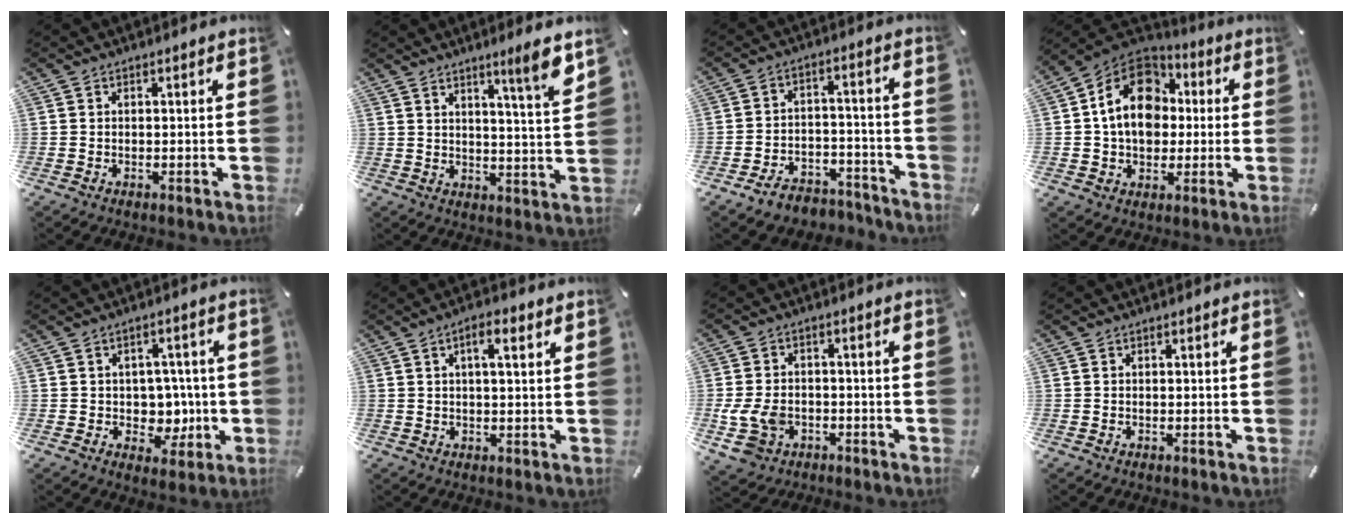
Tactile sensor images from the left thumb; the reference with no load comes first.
{"total": 8.5, "force": [6.2, -0.2, 5.8], "torque": [-0.078, -0.046, 0.095]}
{"total": 7.1, "force": [-5.0, 4.4, 2.4], "torque": [-0.030, 0.038, -0.088]}
{"total": 14.6, "force": [0.9, 12.0, 8.3], "torque": [-0.163, 0.010, 0.013]}
{"total": 6.4, "force": [0.1, 5.9, 2.5], "torque": [-0.024, -0.005, 0.004]}
{"total": 4.7, "force": [2.0, 1.3, 4.1], "torque": [-0.061, -0.004, 0.027]}
{"total": 8.8, "force": [-2.7, 6.7, 4.9], "torque": [-0.120, 0.011, -0.047]}
{"total": 0.0}